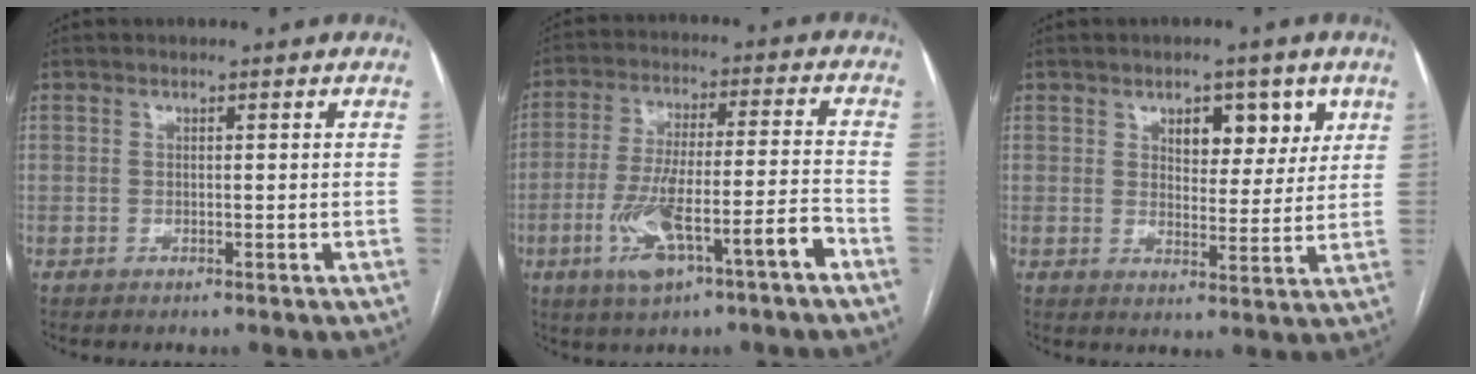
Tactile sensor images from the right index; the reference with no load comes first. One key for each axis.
{"total": 12.9, "fx": -6.3, "fy": 1.6, "fz": 11.2, "tx": -0.210, "ty": 0.011, "tz": -0.102}
{"total": 6.7, "fx": 3.4, "fy": 3.6, "fz": 4.5, "tx": -0.052, "ty": 0.006, "tz": 0.050}